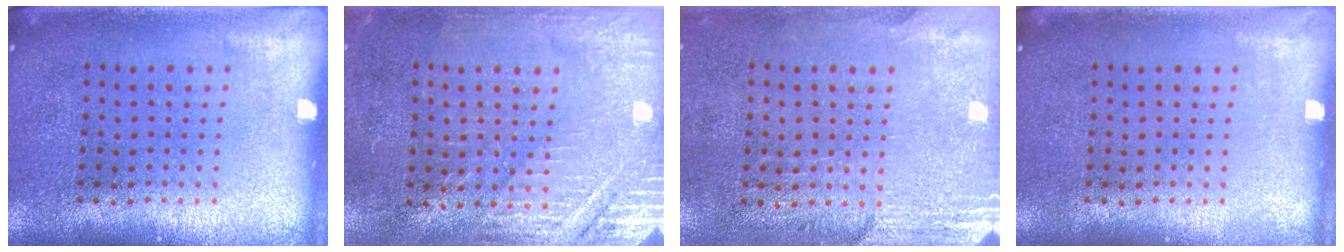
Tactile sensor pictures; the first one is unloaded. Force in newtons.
{"total": 2.9, "press": 2.9, "slide": 0.4}
{"total": 2.8, "press": 2.4, "slide": 1.3}
{"total": 0.0}